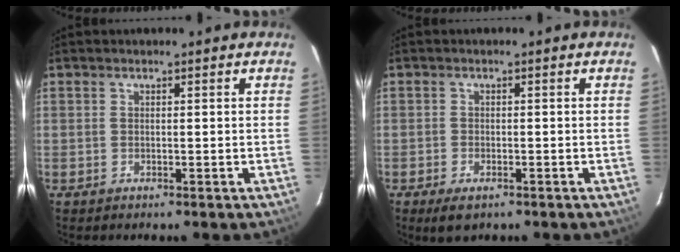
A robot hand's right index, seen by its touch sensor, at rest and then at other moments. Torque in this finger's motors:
{"motor_torque": [0.33, -0.25, 0.06, 0.00]}